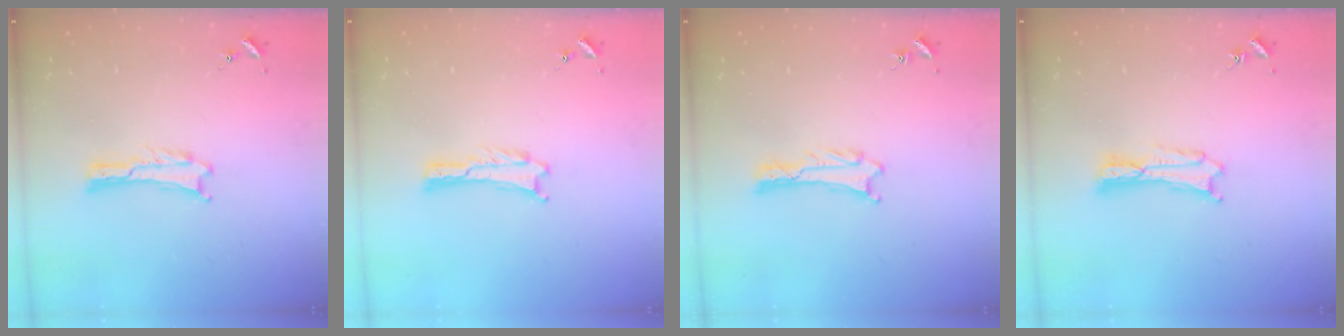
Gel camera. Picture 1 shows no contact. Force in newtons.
{"total": 0.0}
{"total": 1.0, "press": 1.0, "slide": 0.1}
{"total": 0.9, "press": 0.9, "slide": 0.2}